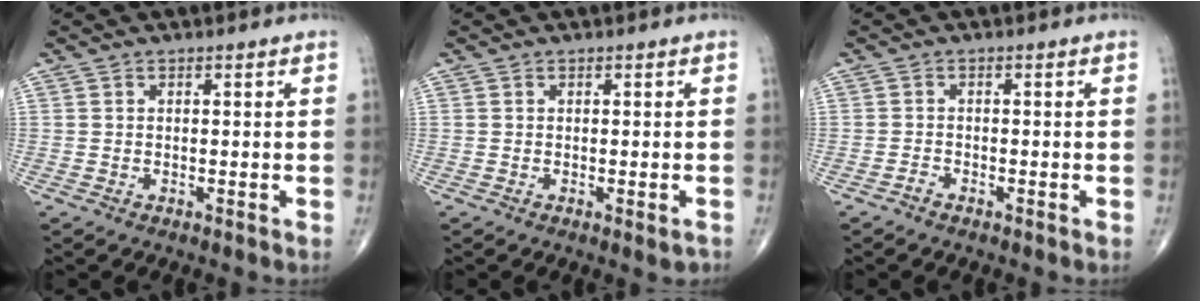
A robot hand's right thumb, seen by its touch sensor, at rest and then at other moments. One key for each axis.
{"total": 1.7, "fx": -0.9, "fy": 0.5, "fz": 1.4, "tx": -0.011, "ty": -0.004, "tz": -0.008}
{"total": 1.0, "fx": -0.9, "fy": 0.4, "fz": 0.3, "tx": -0.010, "ty": 0.004, "tz": -0.019}